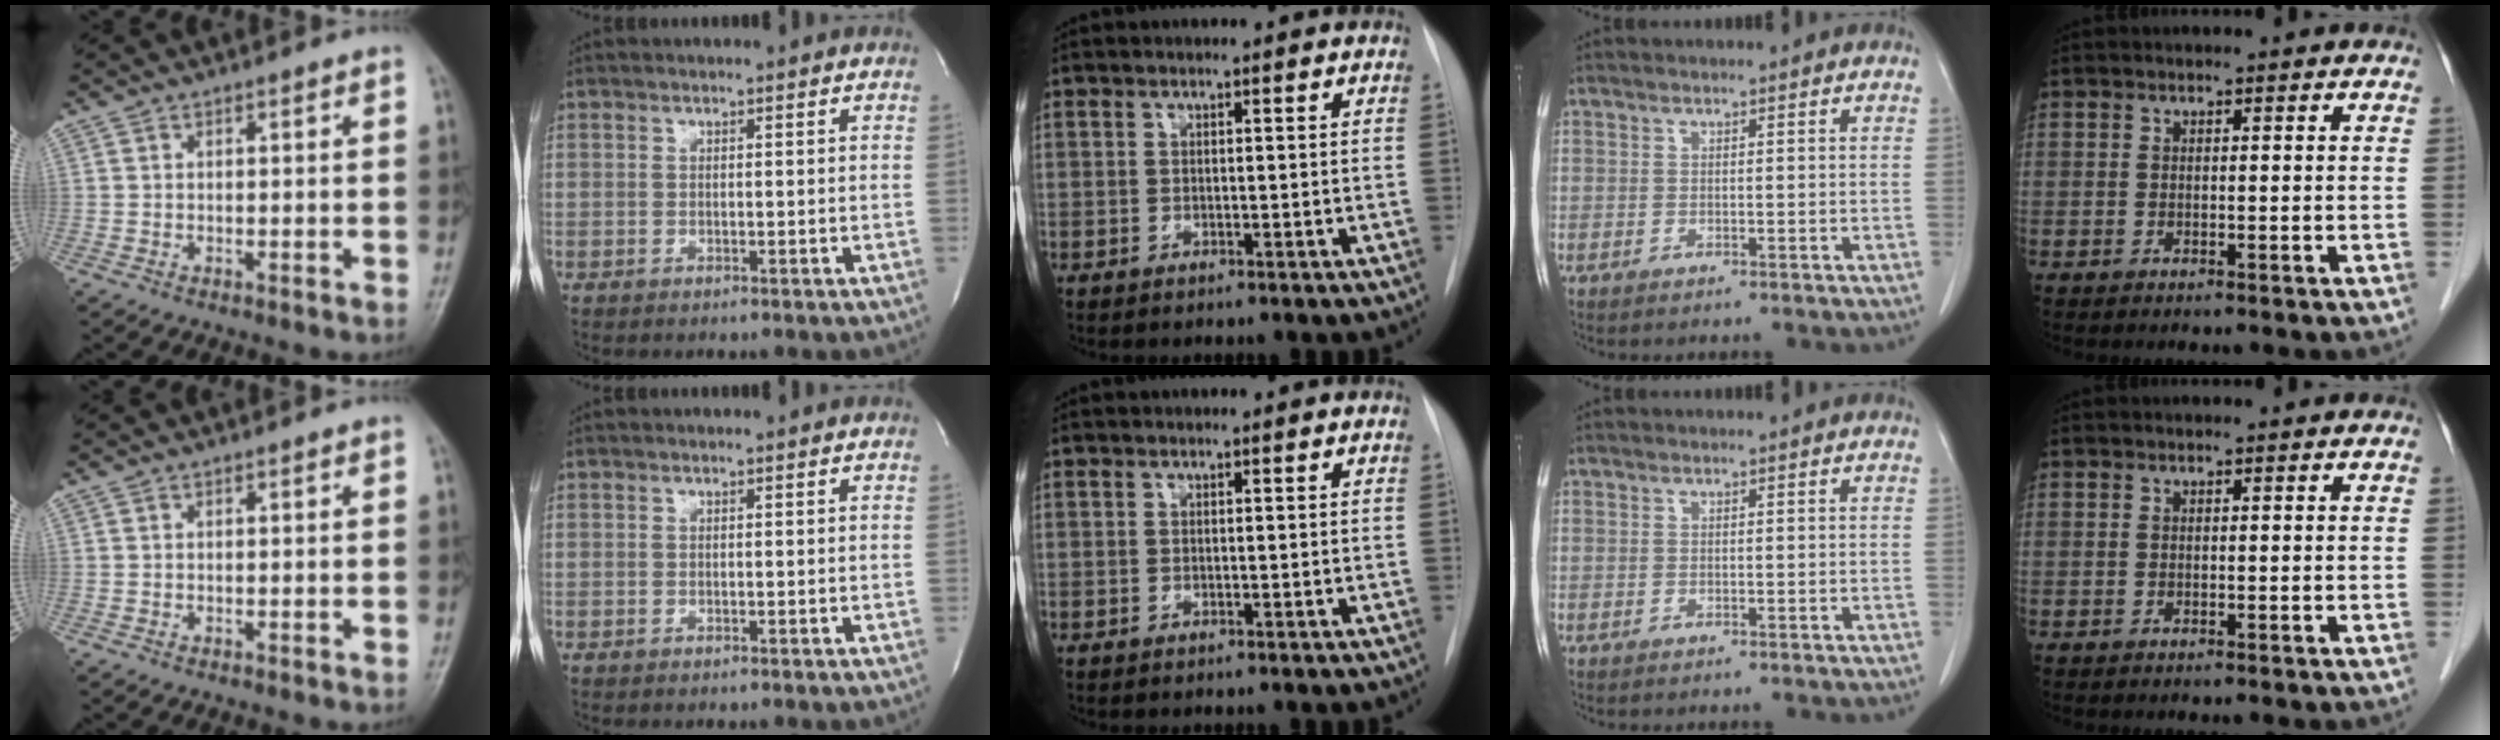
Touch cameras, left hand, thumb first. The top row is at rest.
{}